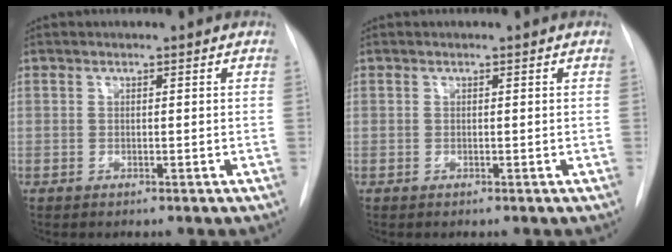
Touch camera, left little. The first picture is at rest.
{"total": 0.0}